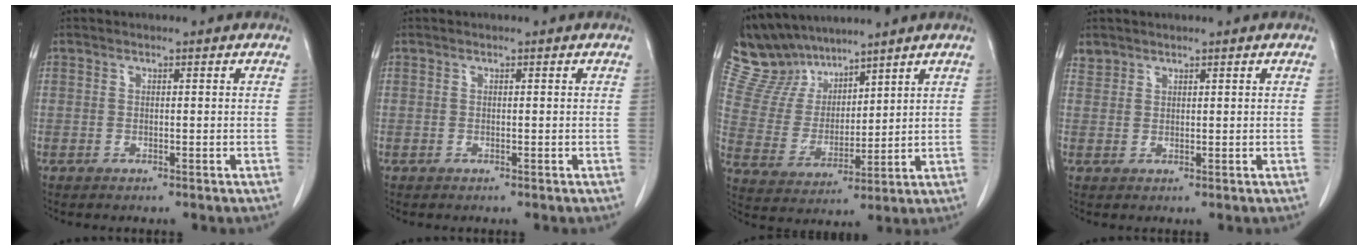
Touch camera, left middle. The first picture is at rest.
{"total": 0.0}
{"total": 10.2, "force": [9.3, 3.7, 1.8], "torque": [-0.055, 0.017, 0.196]}
{"total": 1.5, "force": [1.3, 0.7, -0.2], "torque": [0.007, 0.006, 0.024]}